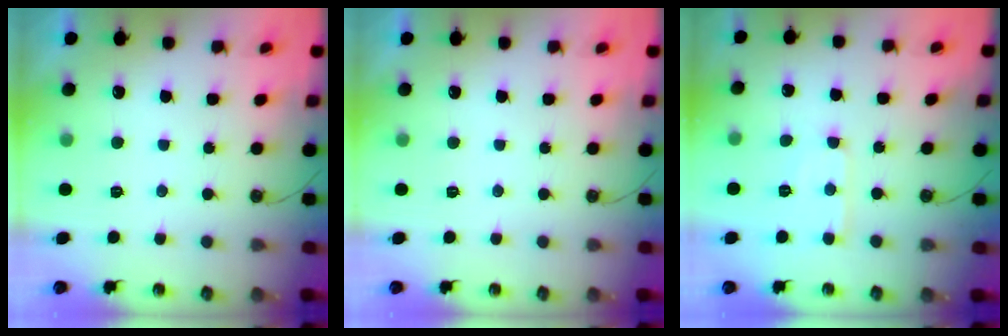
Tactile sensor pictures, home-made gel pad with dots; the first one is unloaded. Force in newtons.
{"total": 0.0}
{"total": 6.5, "press": 6.5, "slide": 0.5}